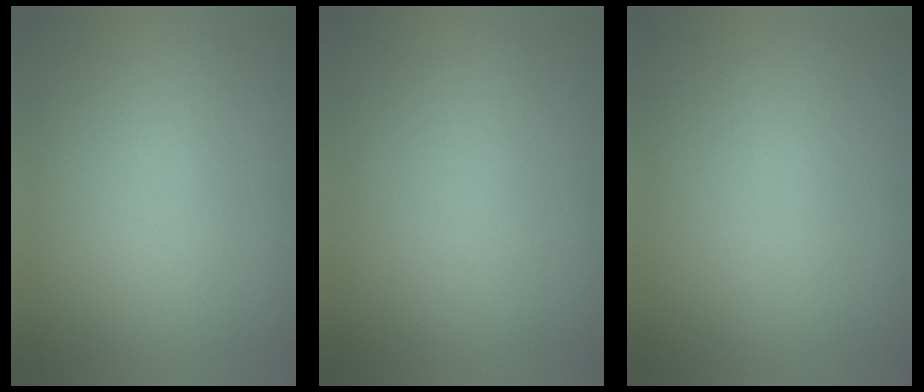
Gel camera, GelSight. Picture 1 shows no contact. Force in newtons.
{"total": 0.0}
{"total": 0.0}